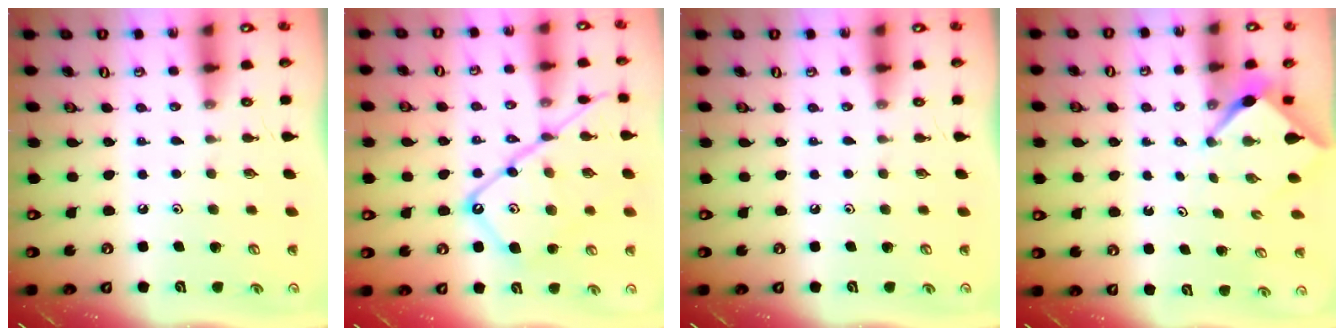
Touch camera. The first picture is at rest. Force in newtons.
{"total": 16.5, "press": 16.4, "slide": 1.4}
{"total": 0.0}
{"total": 2.6, "press": 2.6, "slide": 0.3}